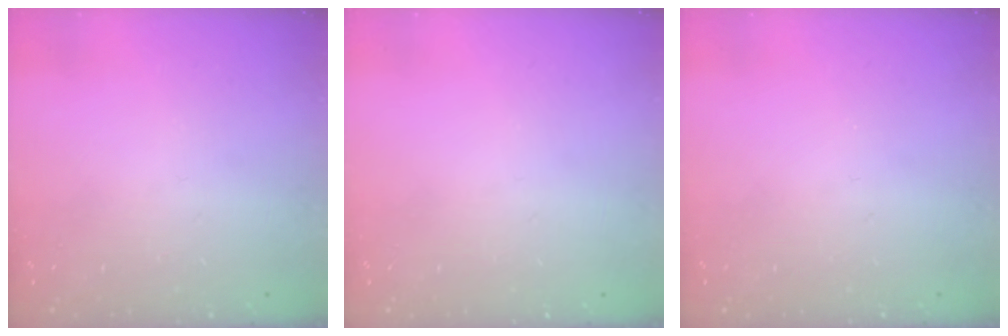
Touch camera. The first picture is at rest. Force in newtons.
{"total": 0.0}
{"total": 0.0}